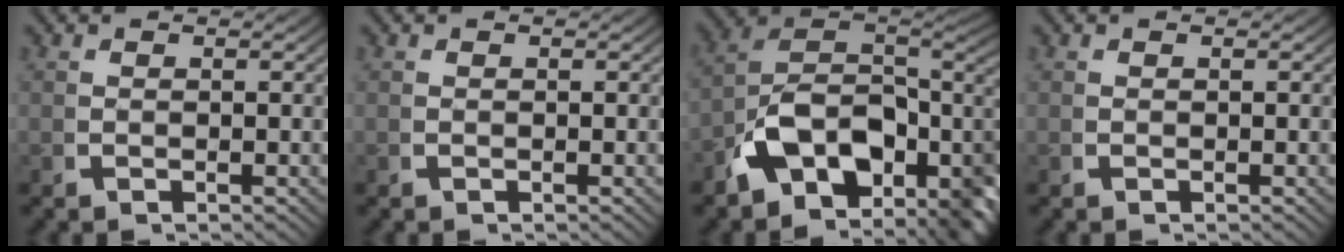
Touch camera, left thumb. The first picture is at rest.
{"total": 0.0}
{"total": 15.7, "force": [-1.5, 10.4, 11.7], "torque": [-0.229, -0.044, -0.020]}
{"total": 0.0}